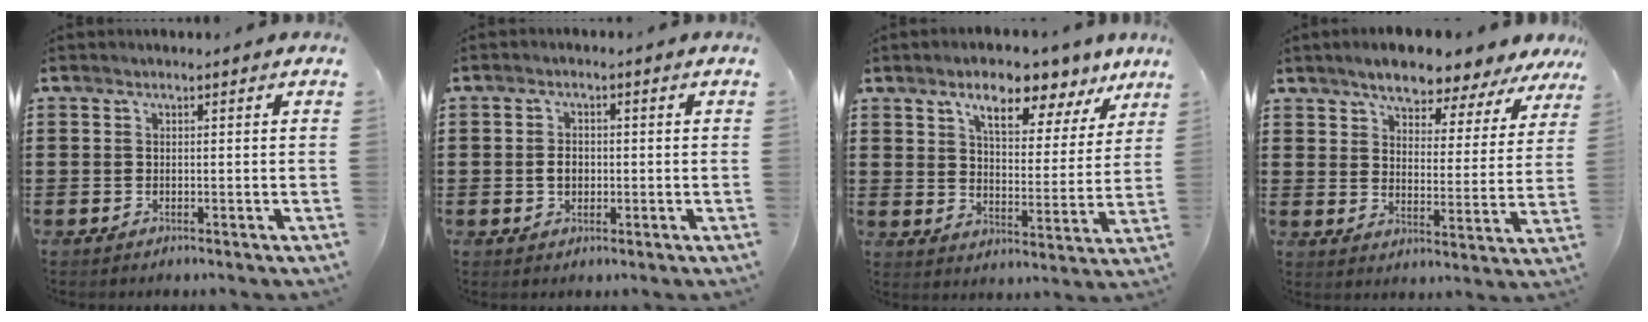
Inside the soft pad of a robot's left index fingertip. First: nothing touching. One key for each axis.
{"total": 2.5, "fx": -0.3, "fy": 1.8, "fz": 1.7, "tx": -0.036, "ty": 0.005, "tz": -0.007}
{"total": 8.5, "fx": 6.7, "fy": 2.6, "fz": 4.5, "tx": -0.076, "ty": -0.033, "tz": 0.109}
{"total": 6.4, "fx": 6.0, "fy": 1.1, "fz": 2.1, "tx": -0.061, "ty": -0.030, "tz": 0.102}